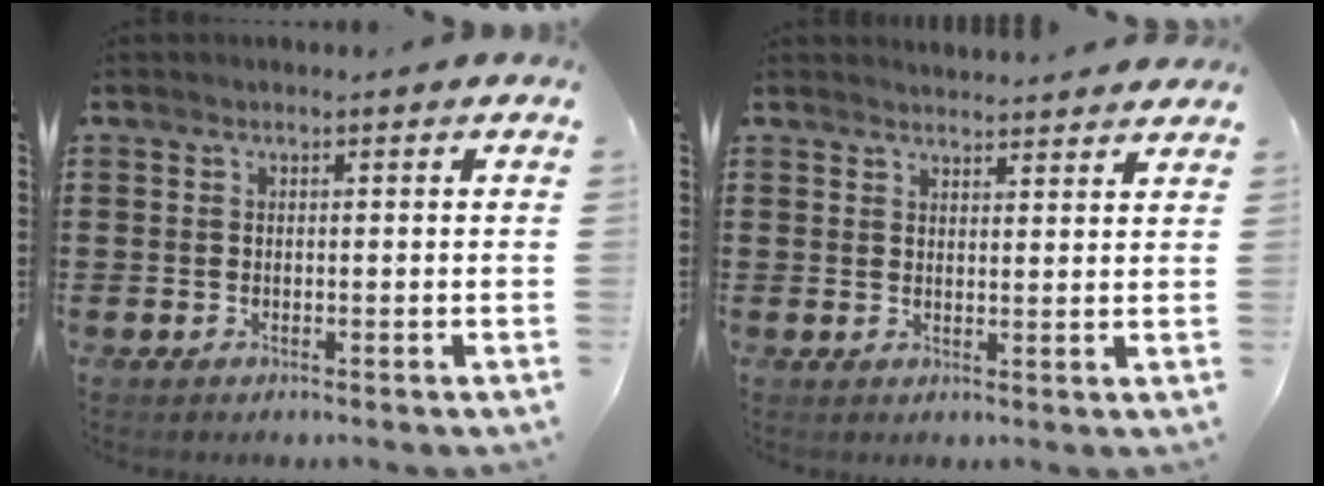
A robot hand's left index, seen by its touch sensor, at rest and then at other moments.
{"total": 2.4, "force": [2.4, 0.0, -0.1], "torque": [-0.004, -0.006, 0.046]}